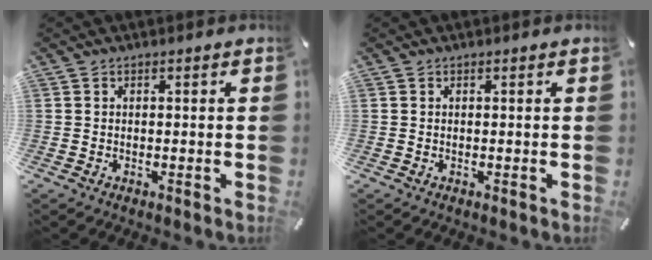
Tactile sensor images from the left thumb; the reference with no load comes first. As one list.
[{"total": 0.0}]